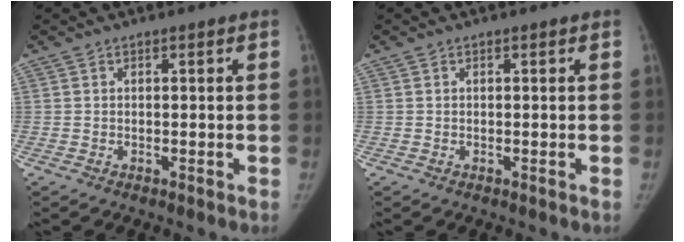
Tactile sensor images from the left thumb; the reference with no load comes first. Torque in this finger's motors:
{"motor_torque": [0.13, 0.03, -0.25, 0.10, 0.03]}